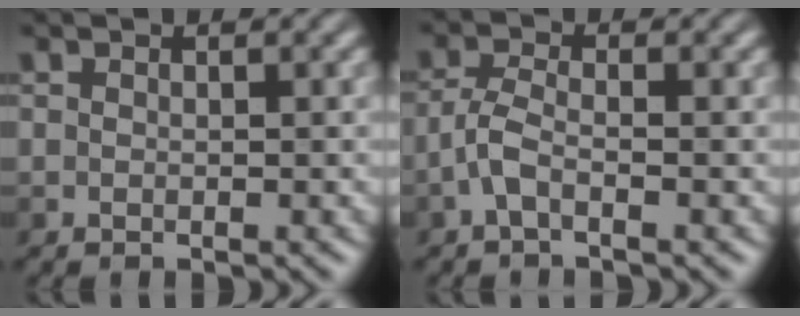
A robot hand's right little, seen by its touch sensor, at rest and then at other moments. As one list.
[{"total": 2.0, "force": [-1.2, 0.5, 1.6], "torque": [-0.038, 0.009, -0.029]}]